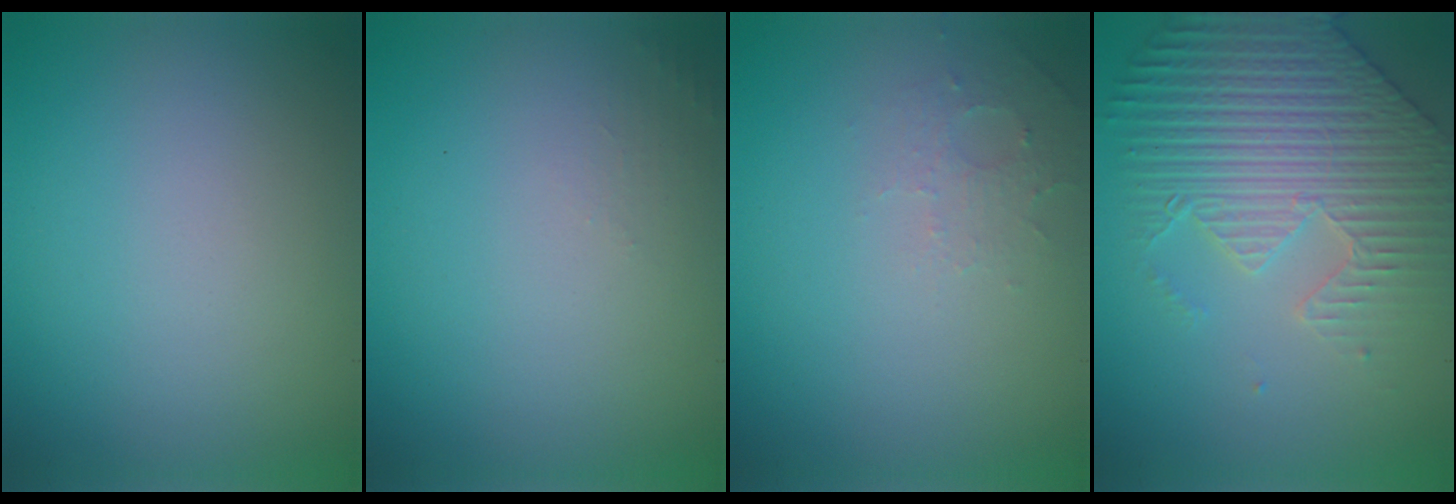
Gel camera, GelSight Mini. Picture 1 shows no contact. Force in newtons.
{"total": 0.7, "press": 0.6, "slide": 0.1}
{"total": 1.6, "press": 1.5, "slide": 0.4}
{"total": 6.3, "press": 5.5, "slide": 3.2}